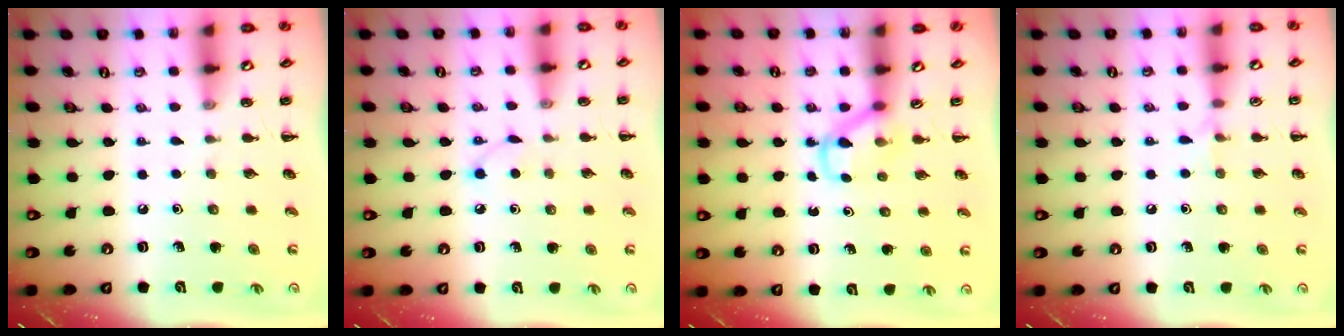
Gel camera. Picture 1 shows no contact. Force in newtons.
{"total": 3.1, "press": 2.9, "slide": 1.0}
{"total": 3.8, "press": 3.7, "slide": 0.8}
{"total": 4.1, "press": 3.8, "slide": 1.4}